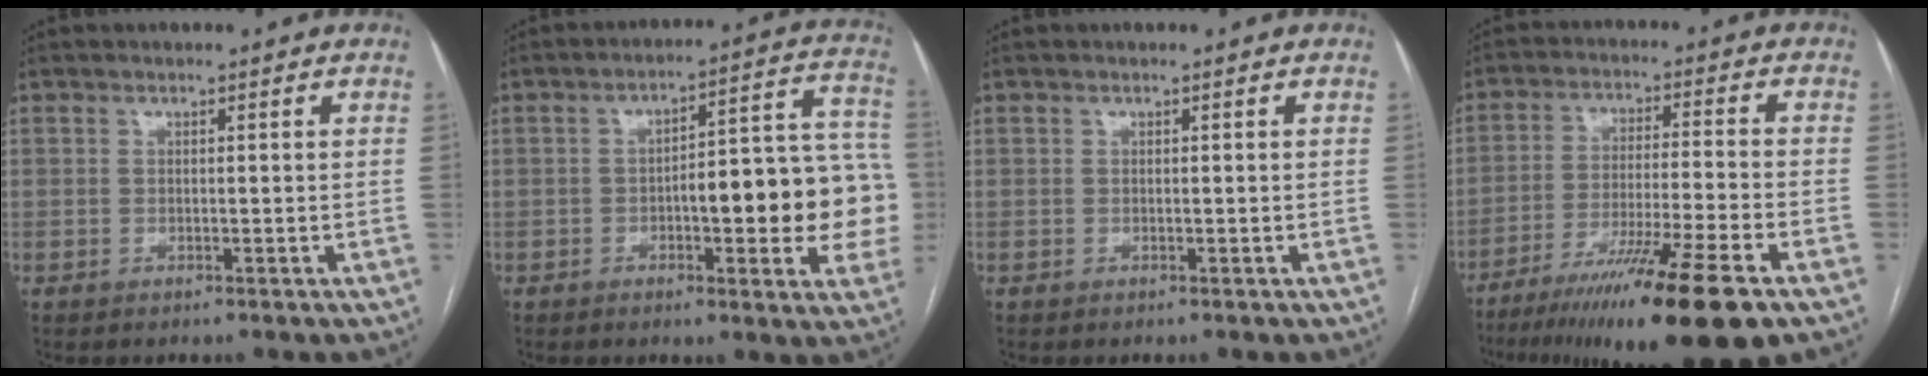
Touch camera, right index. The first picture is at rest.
{"total": 16.9, "force": [-2.3, 4.4, 16.1], "torque": [-0.168, 0.044, -0.023]}
{"total": 0.0}
{"total": 18.7, "force": [-12.6, -0.2, 13.8], "torque": [-0.193, -0.043, -0.208]}